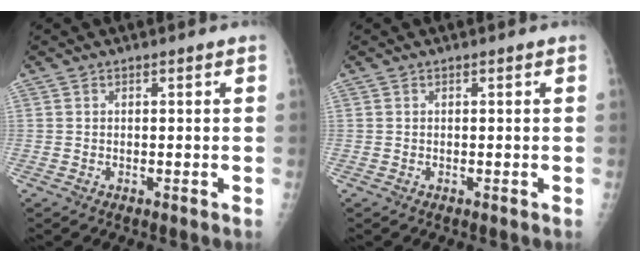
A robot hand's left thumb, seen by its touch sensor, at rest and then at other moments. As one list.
[{"total": 0.0}]